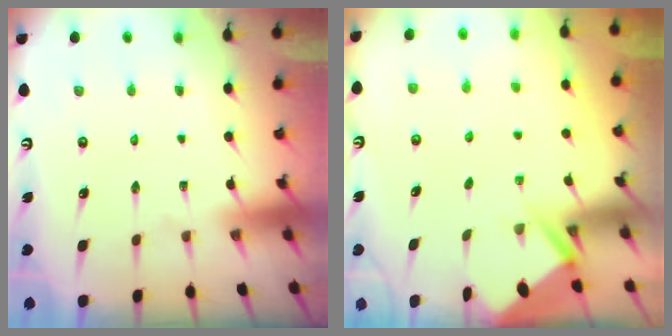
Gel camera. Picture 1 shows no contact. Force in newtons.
{"total": 3.0, "press": 3.0, "slide": 0.4}